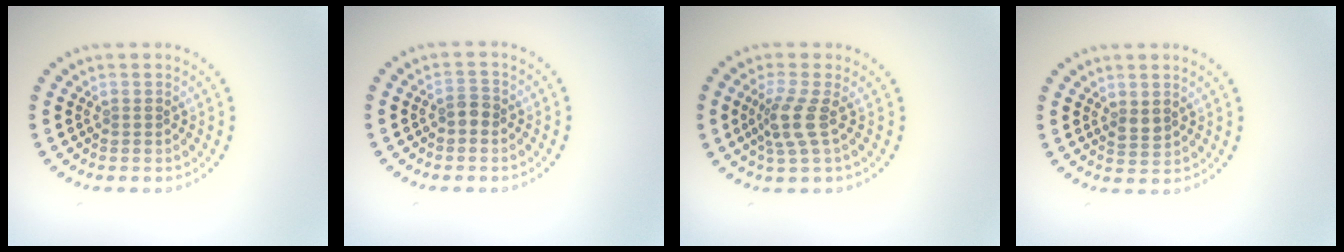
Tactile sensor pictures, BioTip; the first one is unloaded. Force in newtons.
{"total": 1.2, "press": 1.2, "slide": 0.3}
{"total": 2.9, "press": 2.2, "slide": 1.8}
{"total": 1.1, "press": 1.1, "slide": 0.3}